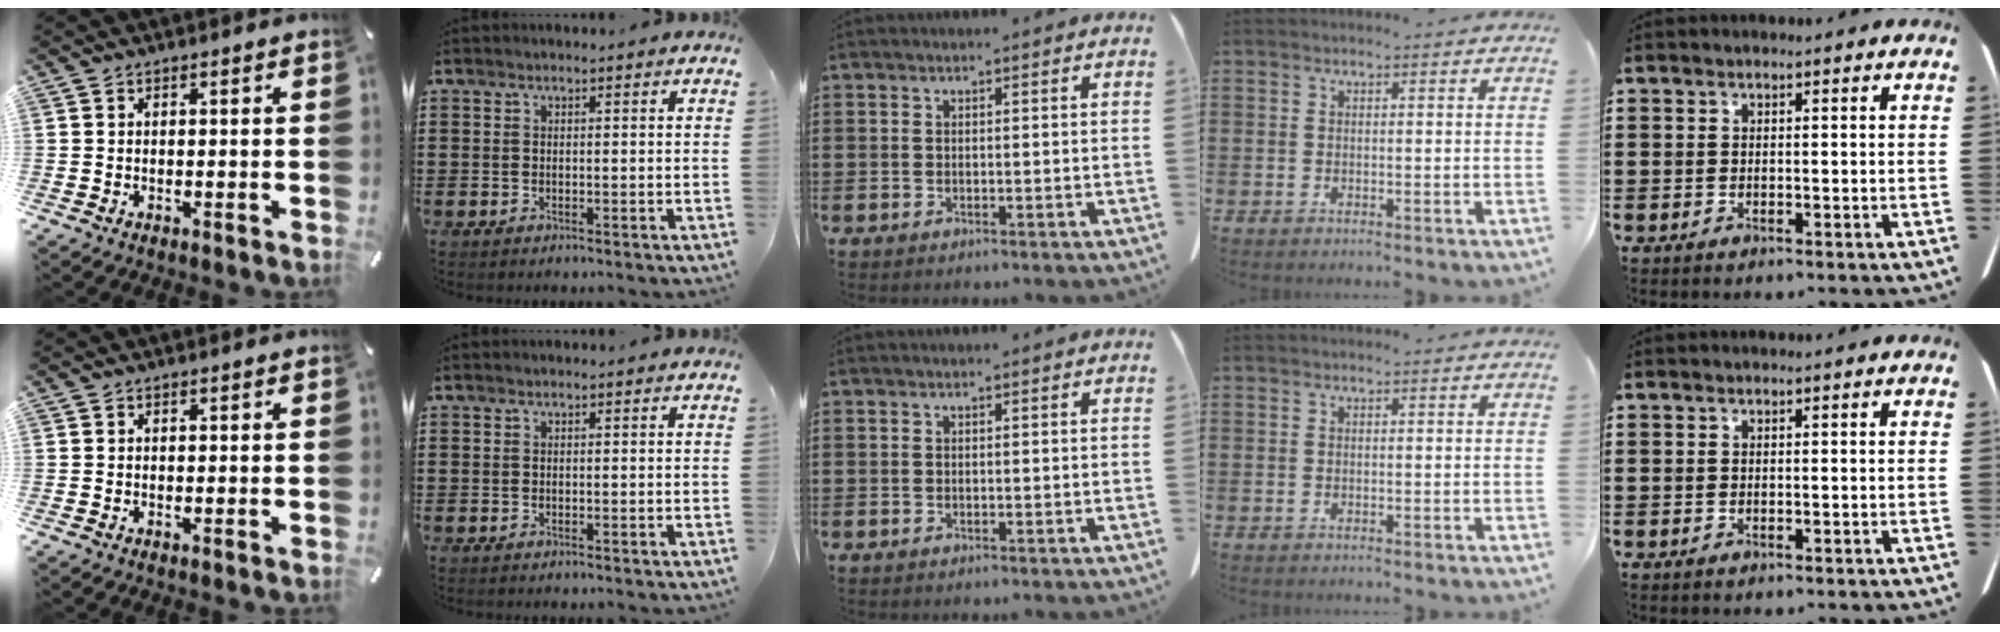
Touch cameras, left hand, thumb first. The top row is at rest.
{}